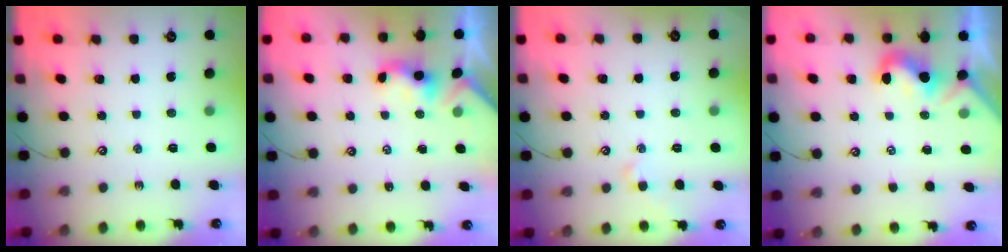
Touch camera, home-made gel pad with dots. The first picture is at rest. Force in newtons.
{"total": 1.1, "press": 1.0, "slide": 0.4}
{"total": 2.0, "press": 2.0, "slide": 0.4}
{"total": 0.0}